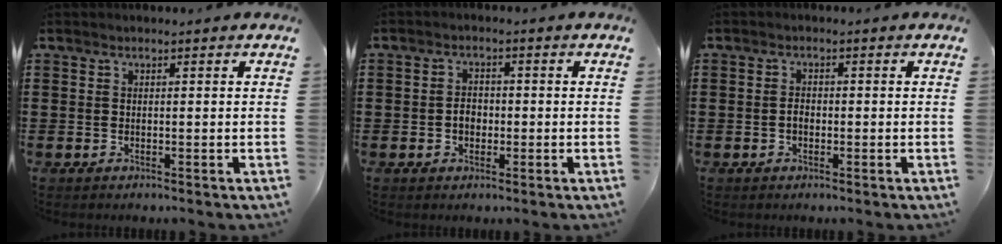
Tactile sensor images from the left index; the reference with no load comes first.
{"total": 1.9, "force": [-0.2, 1.4, 1.3], "torque": [-0.027, 0.005, -0.005]}
{"total": 1.6, "force": [-0.3, 1.1, 1.1], "torque": [-0.023, 0.004, -0.007]}